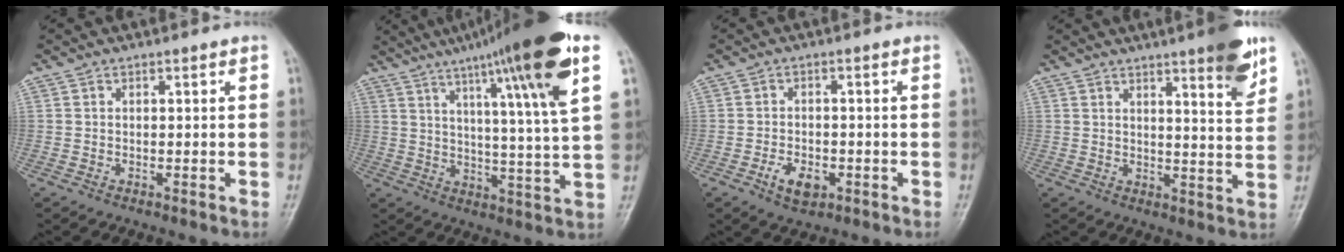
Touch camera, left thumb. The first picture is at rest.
{"total": 21.0, "force": [11.2, 1.2, 17.7], "torque": [-0.259, -0.027, 0.162]}
{"total": 4.6, "force": [-1.9, 2.8, 3.1], "torque": [-0.051, 0.003, -0.028]}
{"total": 9.0, "force": [5.7, 1.1, 6.9], "torque": [-0.081, -0.034, 0.074]}